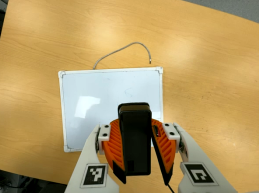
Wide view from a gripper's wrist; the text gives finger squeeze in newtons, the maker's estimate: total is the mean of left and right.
{"total": 10.5, "left": 9.9, "right": 11.1}